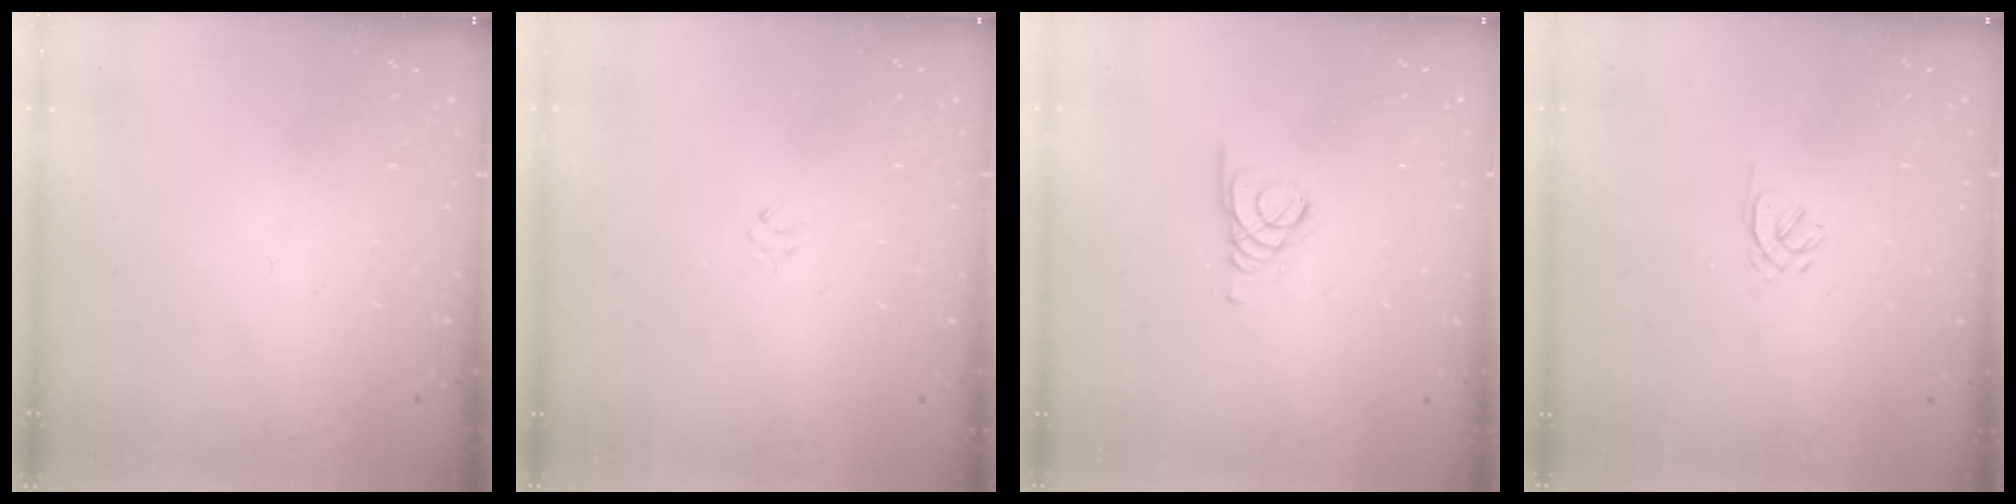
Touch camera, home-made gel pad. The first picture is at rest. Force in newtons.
{"total": 1.3, "press": 1.3, "slide": 0.4}
{"total": 1.6, "press": 1.6, "slide": 0.0}
{"total": 1.6, "press": 1.5, "slide": 0.5}